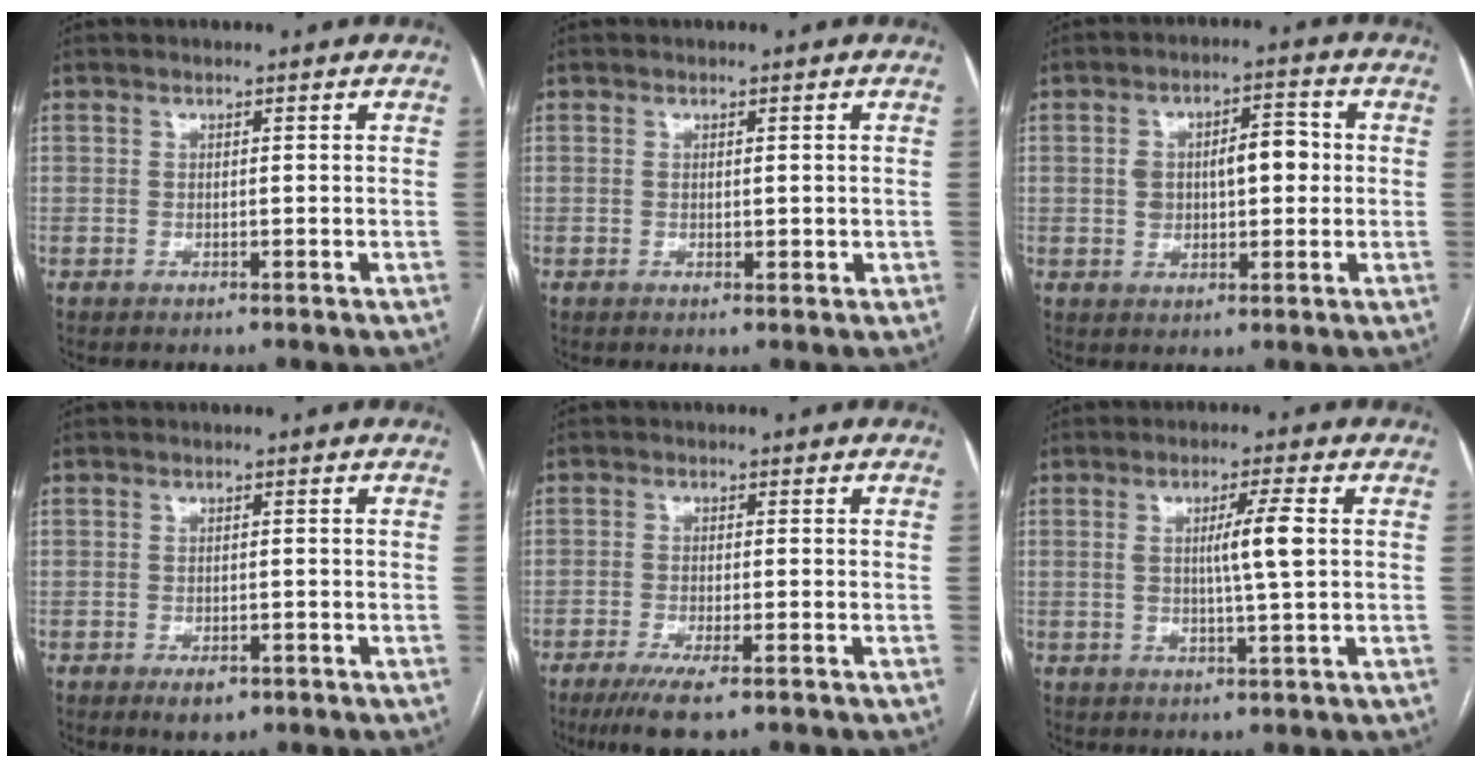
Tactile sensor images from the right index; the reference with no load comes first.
{"total": 1.2, "force": [0.0, 0.7, 1.0], "torque": [-0.014, -0.003, 0.003]}
{"total": 7.4, "force": [0.5, 3.6, 6.4], "torque": [-0.106, 0.023, 0.013]}
{"total": 2.8, "force": [-1.5, 1.5, 1.8], "torque": [-0.025, -0.002, -0.015]}
{"total": 5.8, "force": [-3.8, 0.7, 4.3], "torque": [-0.075, -0.016, -0.063]}
{"total": 5.4, "force": [0.7, -0.3, 5.3], "torque": [-0.093, -0.002, 0.013]}